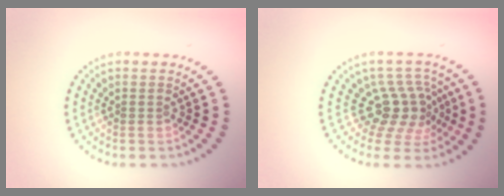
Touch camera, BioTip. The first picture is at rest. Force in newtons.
{"total": 3.8, "press": 2.9, "slide": 2.4}